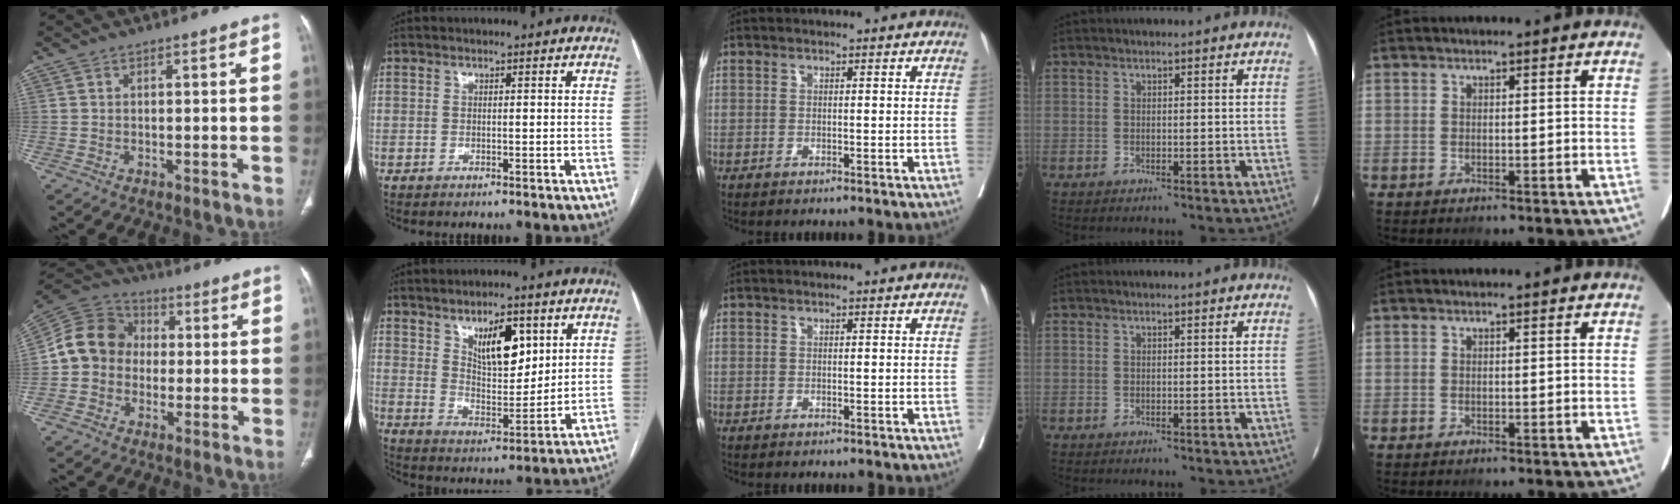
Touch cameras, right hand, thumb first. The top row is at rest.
{"thumb": {"total": 11.6, "force": [-0.3, 10.2, 5.5], "torque": [-0.083, 0.033, -0.019]}, "index": {"total": 9.1, "force": [4.5, 3.6, 7.0], "torque": [-0.115, -0.002, 0.084]}}